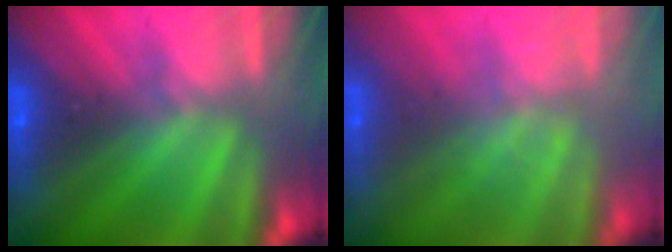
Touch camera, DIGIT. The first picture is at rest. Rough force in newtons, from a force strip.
{"total": 1.5}